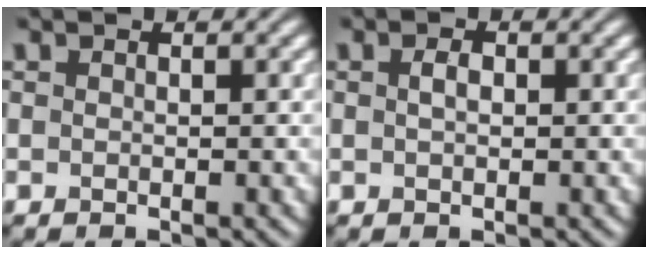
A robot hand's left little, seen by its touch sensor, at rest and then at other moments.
{"total": 1.1, "force": [0.1, 0.6, 0.9], "torque": [-0.018, 0.002, 0.001]}